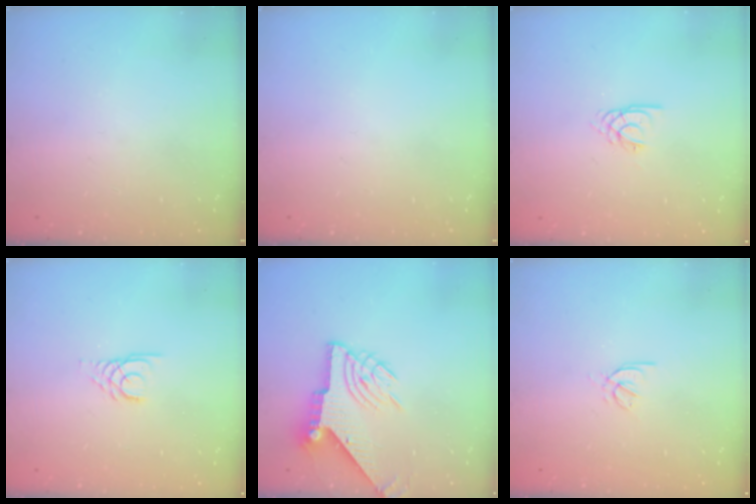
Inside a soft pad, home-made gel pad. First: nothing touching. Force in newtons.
{"total": 0.0}
{"total": 2.8, "press": 2.7, "slide": 0.3}
{"total": 3.0, "press": 2.9, "slide": 0.3}
{"total": 9.8, "press": 9.7, "slide": 0.7}
{"total": 2.4, "press": 2.4, "slide": 0.5}